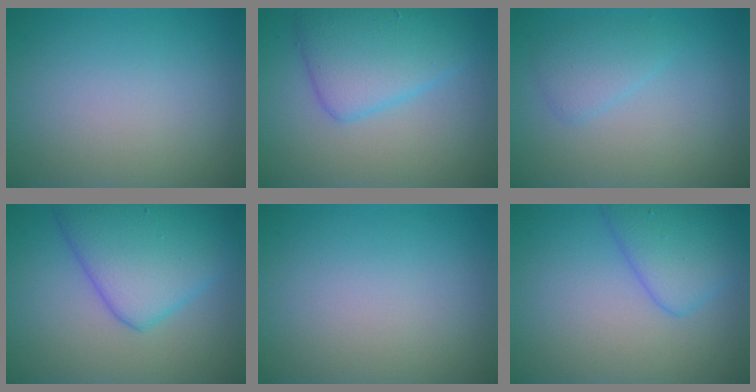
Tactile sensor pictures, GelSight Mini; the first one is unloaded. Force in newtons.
{"total": 5.3, "press": 5.3, "slide": 0.2}
{"total": 1.9, "press": 1.9, "slide": 0.1}
{"total": 6.9, "press": 6.9, "slide": 0.3}
{"total": 0.0}
{"total": 3.9, "press": 3.9, "slide": 0.2}